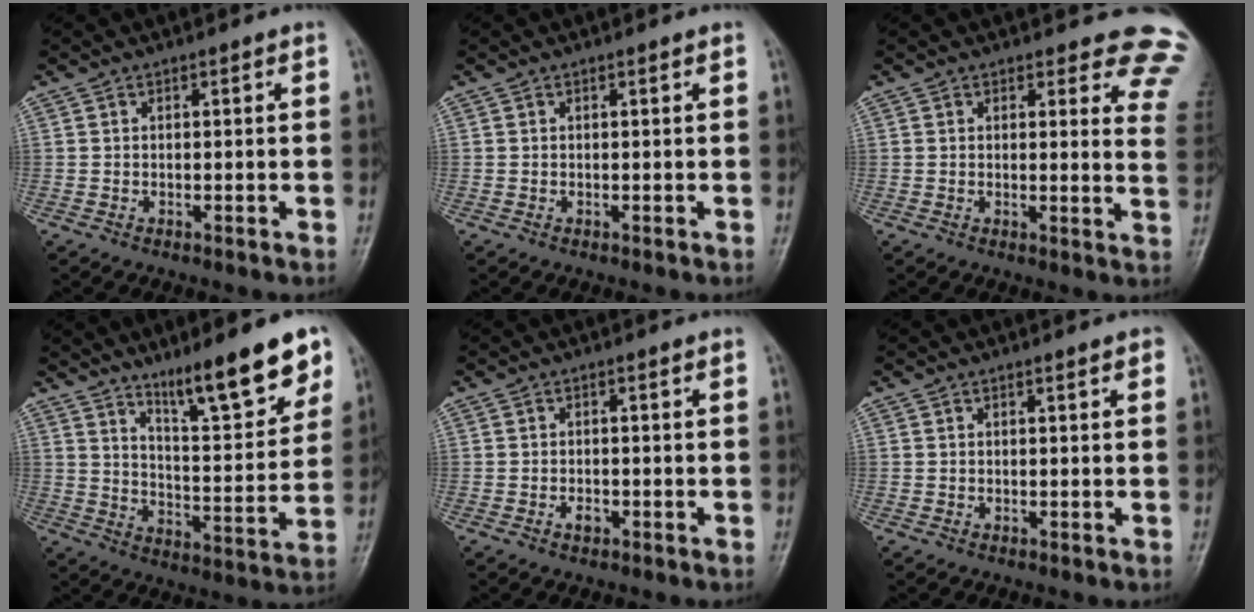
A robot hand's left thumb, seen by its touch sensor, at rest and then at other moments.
{"total": 0.0}
{"total": 11.2, "force": [10.4, 3.4, 2.3], "torque": [0.032, -0.085, 0.075]}
{"total": 15.3, "force": [10.6, 3.1, 10.6], "torque": [-0.131, -0.068, 0.174]}
{"total": 1.3, "force": [-0.5, 0.8, 1.0], "torque": [-0.013, 0.002, -0.007]}
{"total": 1.1, "force": [0.7, 0.2, 0.8], "torque": [-0.009, 0.000, 0.008]}